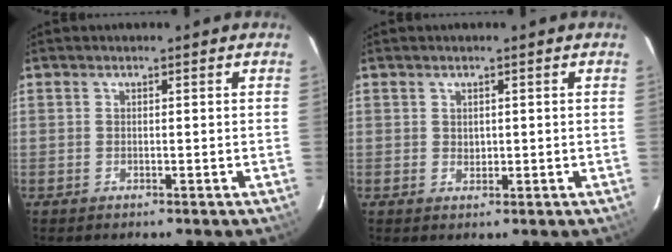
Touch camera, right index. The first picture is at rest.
{"total": 1.0, "force": [0.5, 0.8, 0.4], "torque": [-0.004, 0.003, 0.011]}